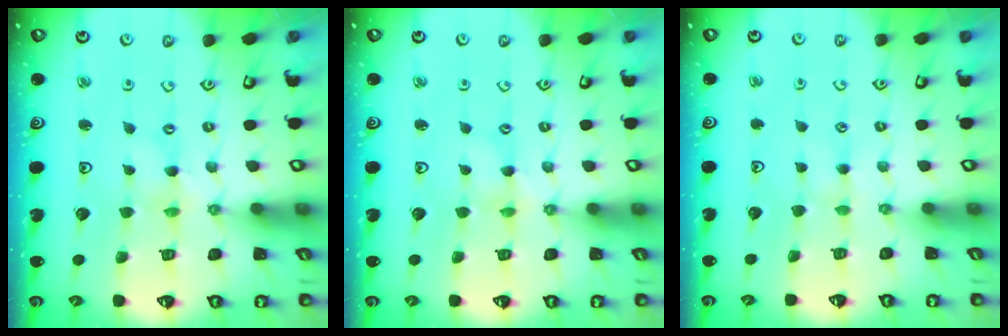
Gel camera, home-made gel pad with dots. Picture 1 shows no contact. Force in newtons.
{"total": 0.7, "press": 0.7, "slide": 0.2}
{"total": 1.8, "press": 1.7, "slide": 0.3}